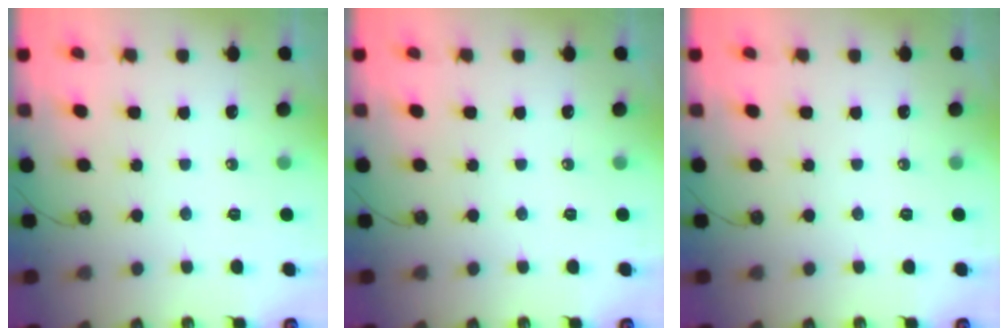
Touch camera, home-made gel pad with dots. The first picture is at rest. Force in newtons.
{"total": 0.0}
{"total": 0.0}